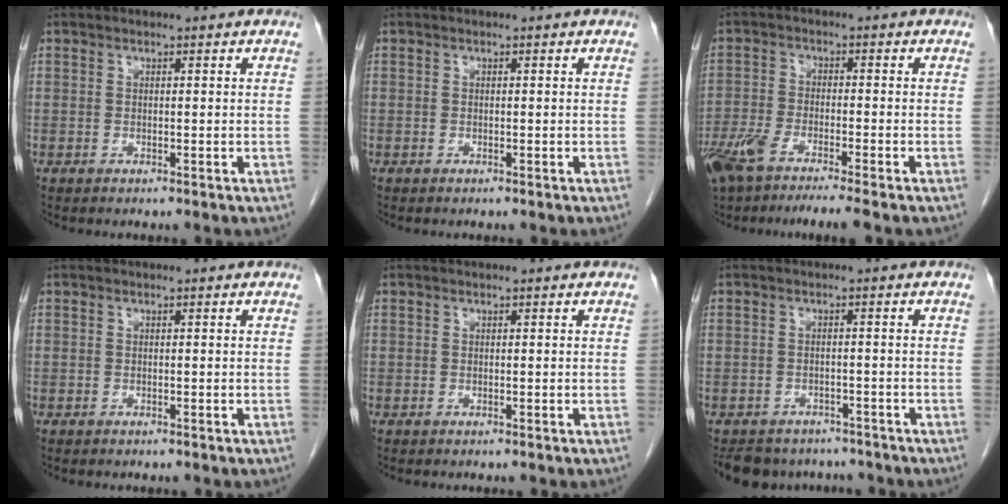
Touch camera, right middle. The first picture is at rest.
{"total": 0.0}
{"total": 9.5, "force": [-7.1, 0.9, 6.2], "torque": [-0.116, -0.012, -0.124]}
{"total": 0.0}
{"total": 0.0}
{"total": 9.2, "force": [-8.0, 4.2, 1.8], "torque": [-0.026, 0.005, -0.100]}